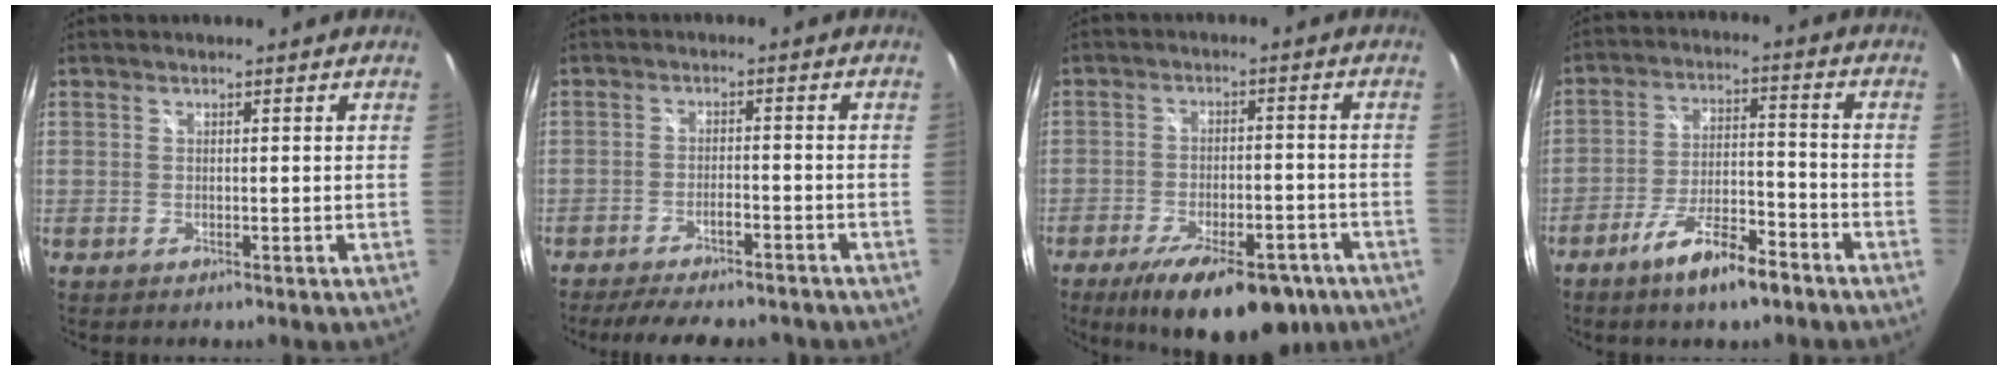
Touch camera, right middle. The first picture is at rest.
{"total": 12.1, "force": [-10.4, 2.9, 5.5], "torque": [-0.118, -0.011, -0.144]}
{"total": 17.9, "force": [-12.0, 6.8, 11.4], "torque": [-0.200, -0.026, -0.164]}
{"total": 8.0, "force": [-5.1, 2.8, 5.5], "torque": [-0.112, 0.003, -0.079]}